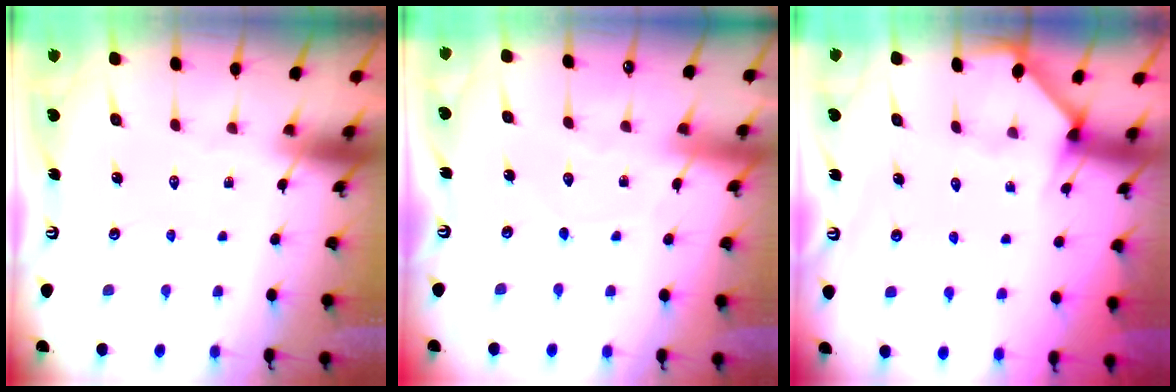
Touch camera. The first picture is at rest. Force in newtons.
{"total": 3.5, "press": 3.4, "slide": 0.3}
{"total": 2.2, "press": 2.2, "slide": 0.3}